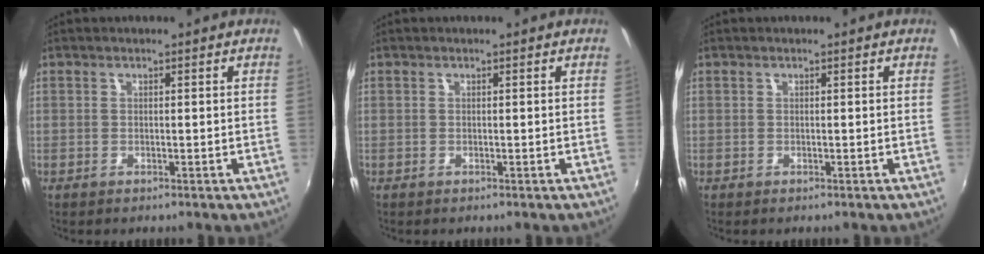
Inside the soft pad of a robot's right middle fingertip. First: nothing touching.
{"total": 0.0}
{"total": 0.0}